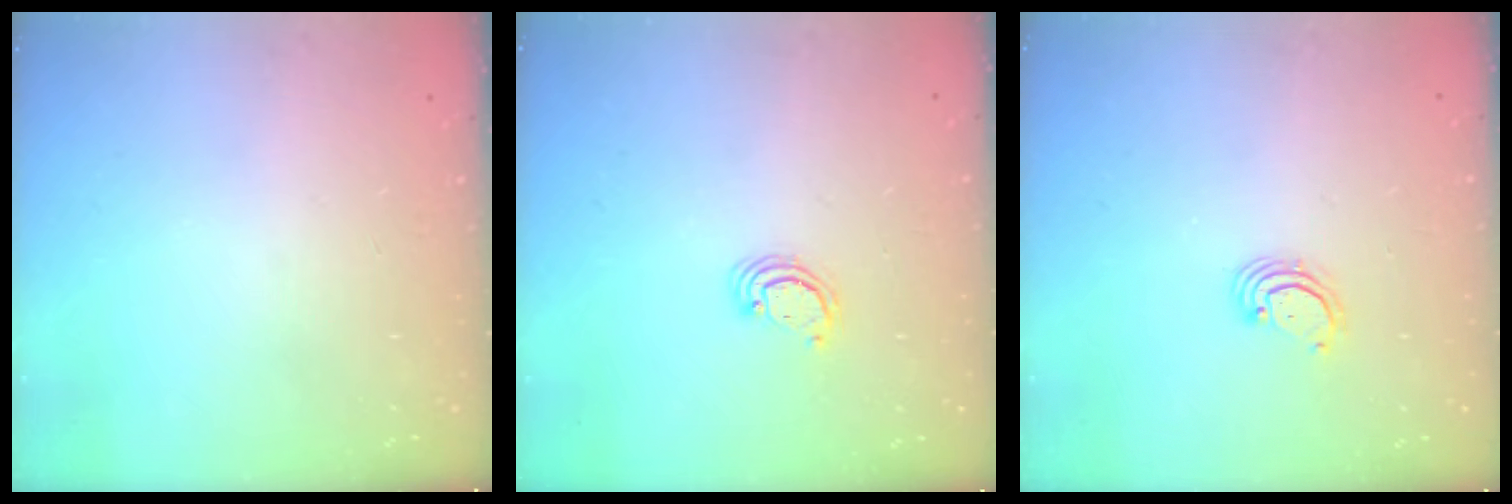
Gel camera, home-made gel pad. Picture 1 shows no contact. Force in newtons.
{"total": 2.6, "press": 2.5, "slide": 0.2}
{"total": 2.7, "press": 2.7, "slide": 0.3}